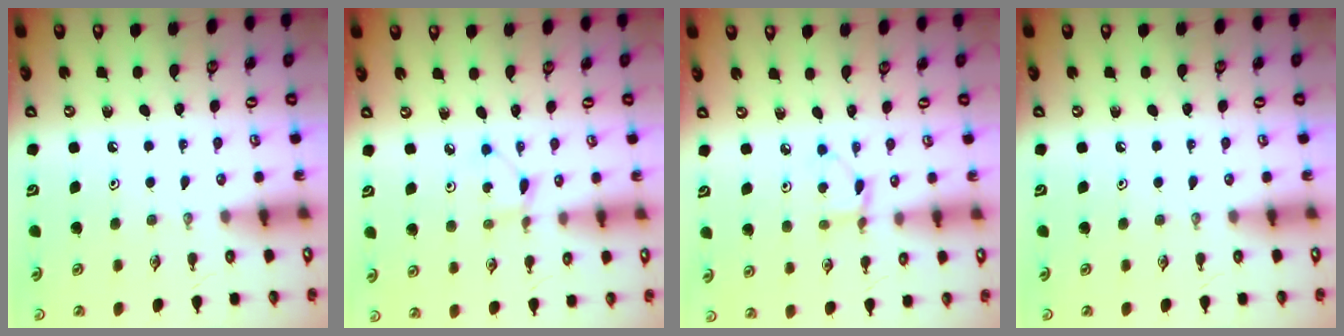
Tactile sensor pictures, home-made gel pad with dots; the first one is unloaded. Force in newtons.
{"total": 1.9, "press": 1.9, "slide": 0.1}
{"total": 2.8, "press": 2.8, "slide": 0.1}
{"total": 0.0}